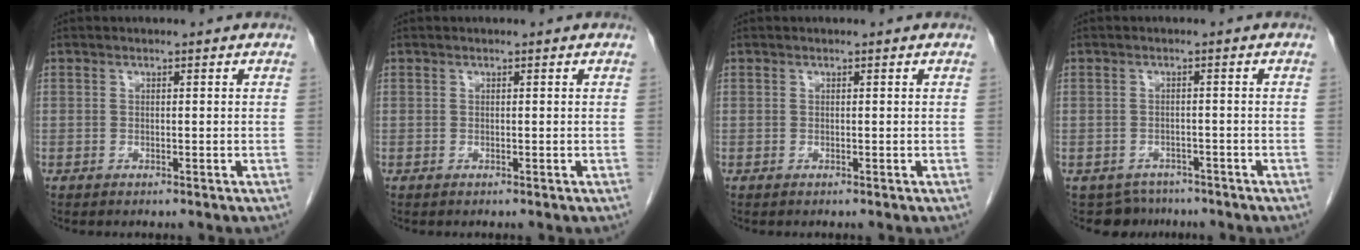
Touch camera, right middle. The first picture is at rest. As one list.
[{"total": 0.0}, {"total": 0.0}, {"total": 4.4, "force": [-3.7, 2.3, -0.6], "torque": [0.011, 0.004, -0.055]}]